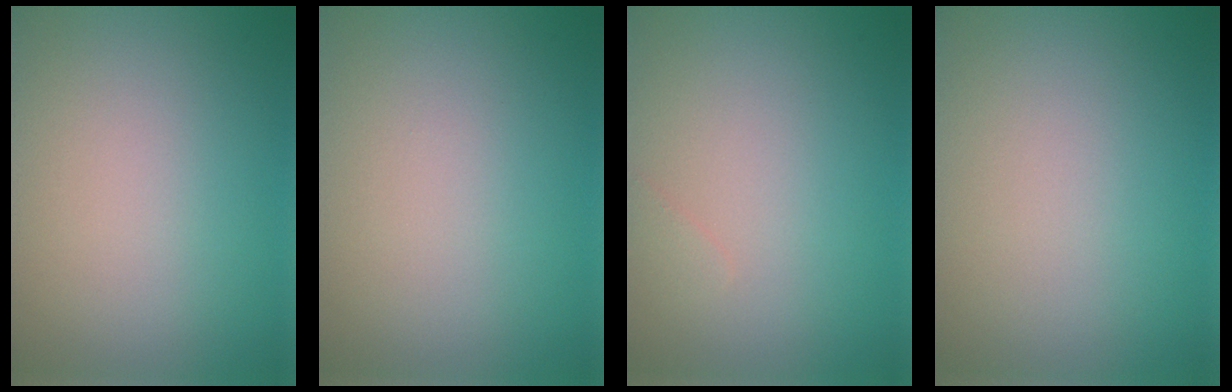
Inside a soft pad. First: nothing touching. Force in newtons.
{"total": 0.0}
{"total": 0.5, "press": 0.5, "slide": 0.1}
{"total": 0.0}